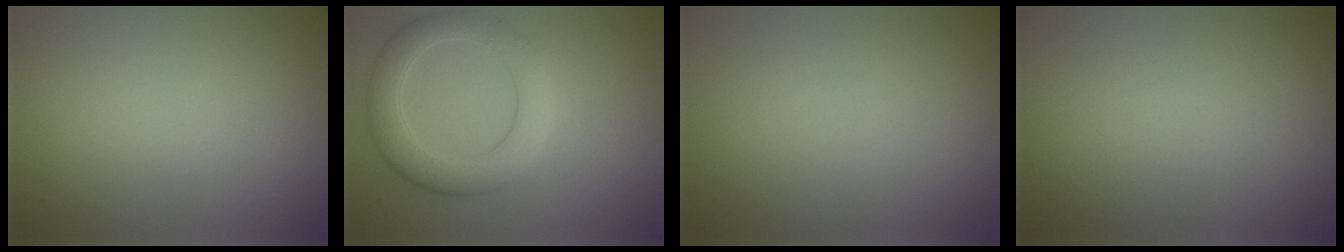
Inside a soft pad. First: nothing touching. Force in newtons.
{"total": 5.0, "press": 5.0, "slide": 0.2}
{"total": 0.0}
{"total": 0.0}